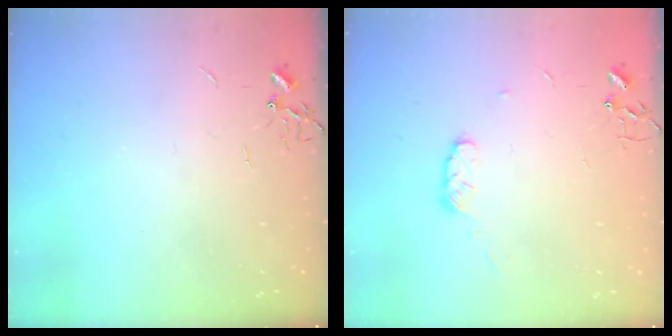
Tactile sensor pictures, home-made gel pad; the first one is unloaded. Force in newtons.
{"total": 5.7, "press": 5.7, "slide": 0.9}